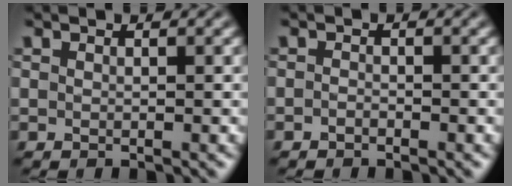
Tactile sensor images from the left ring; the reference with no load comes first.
{"total": 0.6, "force": [-0.5, 0.3, 0.3], "torque": [-0.005, -0.002, -0.009]}